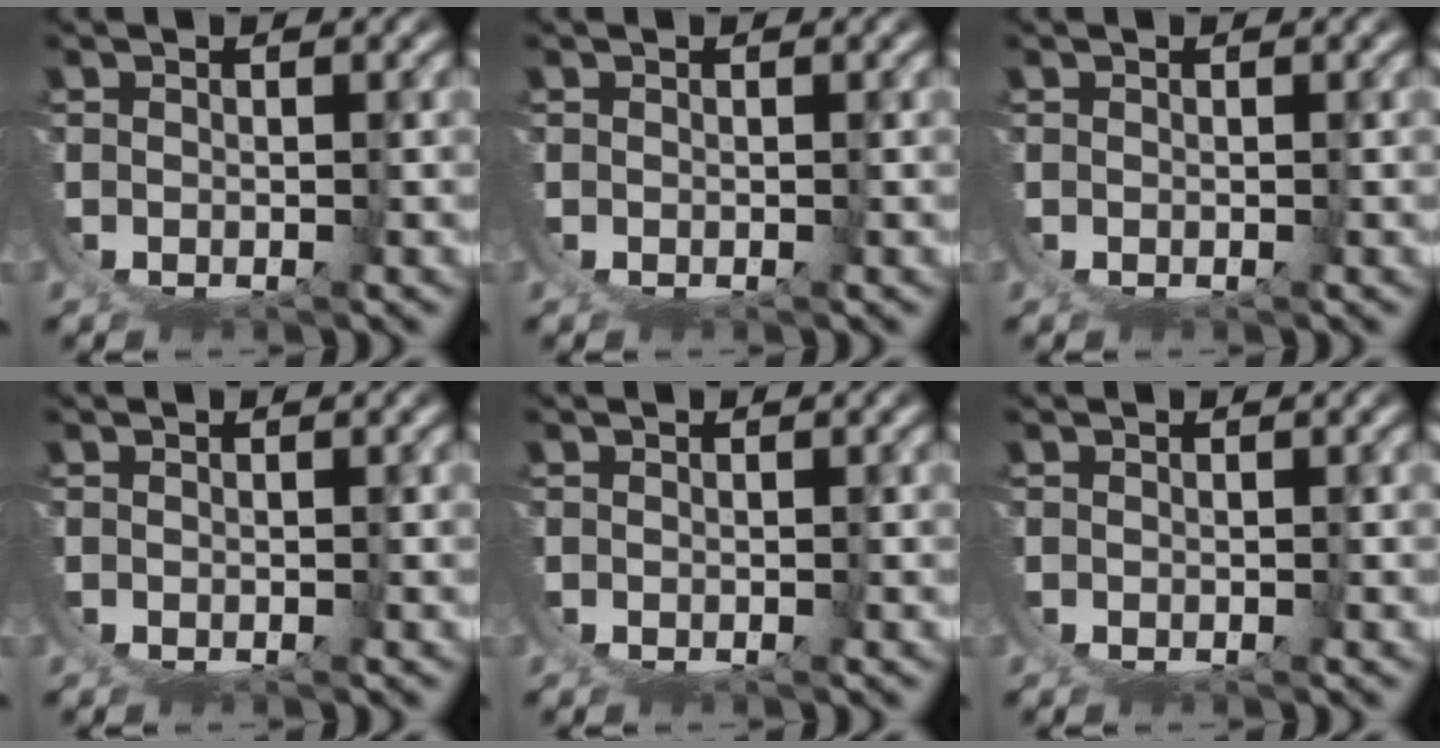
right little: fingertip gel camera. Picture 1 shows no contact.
{"total": 0.0}
{"total": 0.0}
{"total": 0.0}
{"total": 0.0}
{"total": 0.0}